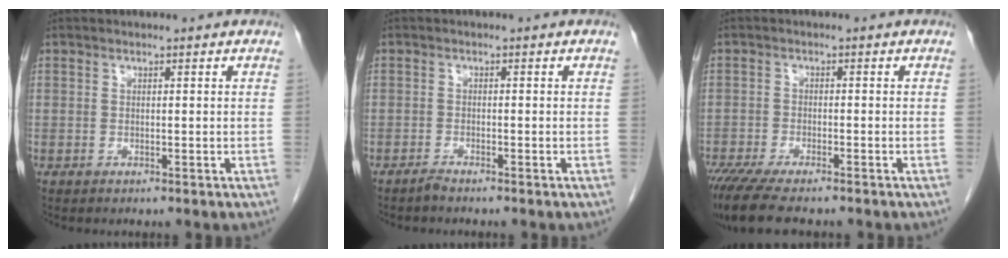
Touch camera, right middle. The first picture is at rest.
{"total": 1.1, "force": [-1.0, -0.1, 0.4], "torque": [-0.009, -0.001, -0.021]}
{"total": 8.9, "force": [-7.2, 1.5, 5.0], "torque": [-0.082, -0.019, -0.117]}